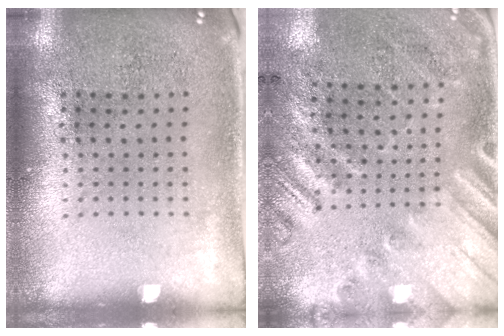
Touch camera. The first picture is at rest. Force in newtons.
{"total": 2.5, "press": 1.8, "slide": 1.8}